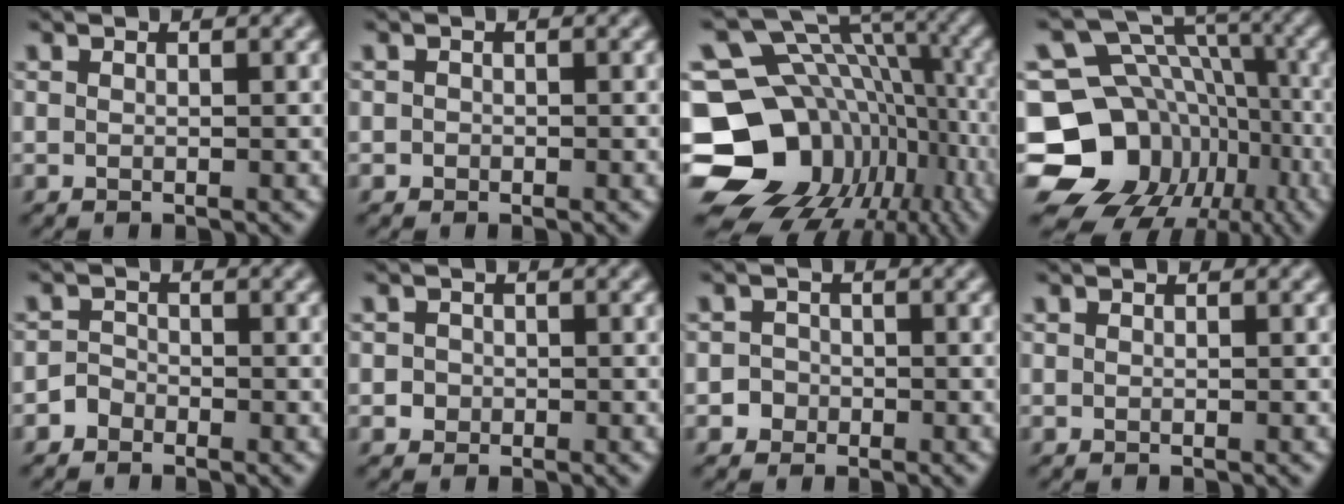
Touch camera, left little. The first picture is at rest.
{"total": 0.5, "force": [-0.2, 0.5, 0.0], "torque": [0.005, -0.004, -0.005]}
{"total": 17.7, "force": [-5.6, 13.8, 9.6], "torque": [-0.175, 0.002, -0.072]}
{"total": 17.2, "force": [-6.6, 14.6, 6.5], "torque": [-0.134, -0.004, -0.106]}
{"total": 1.3, "force": [-1.0, 0.9, 0.1], "torque": [0.002, 0.007, -0.020]}
{"total": 1.1, "force": [-0.1, 1.1, 0.2], "torque": [0.008, -0.002, 0.001]}
{"total": 1.6, "force": [-0.6, 1.5, 0.0], "torque": [0.021, 0.002, -0.016]}
{"total": 0.0}